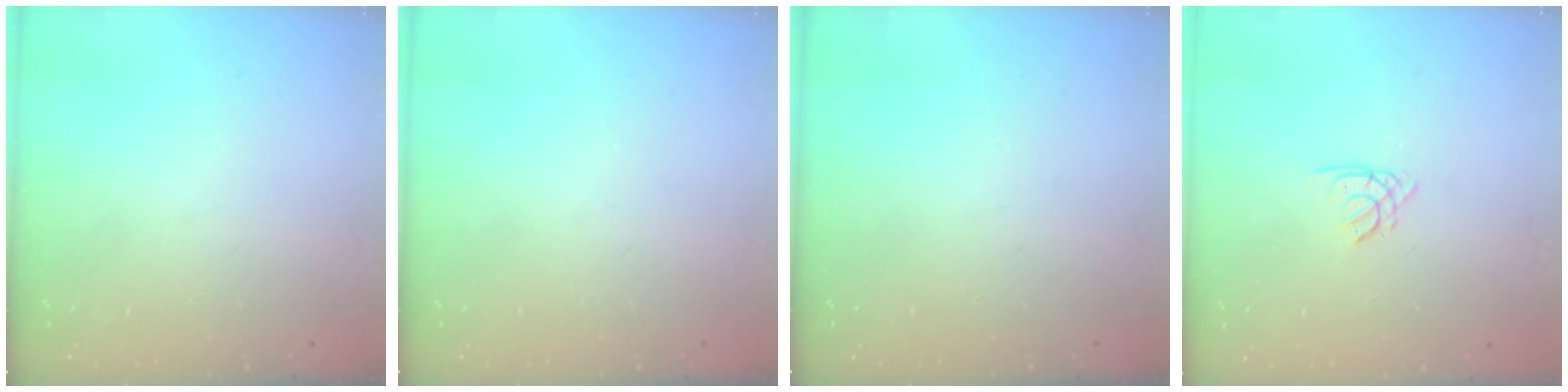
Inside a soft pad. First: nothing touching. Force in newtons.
{"total": 0.0}
{"total": 0.0}
{"total": 1.3, "press": 1.3, "slide": 0.4}